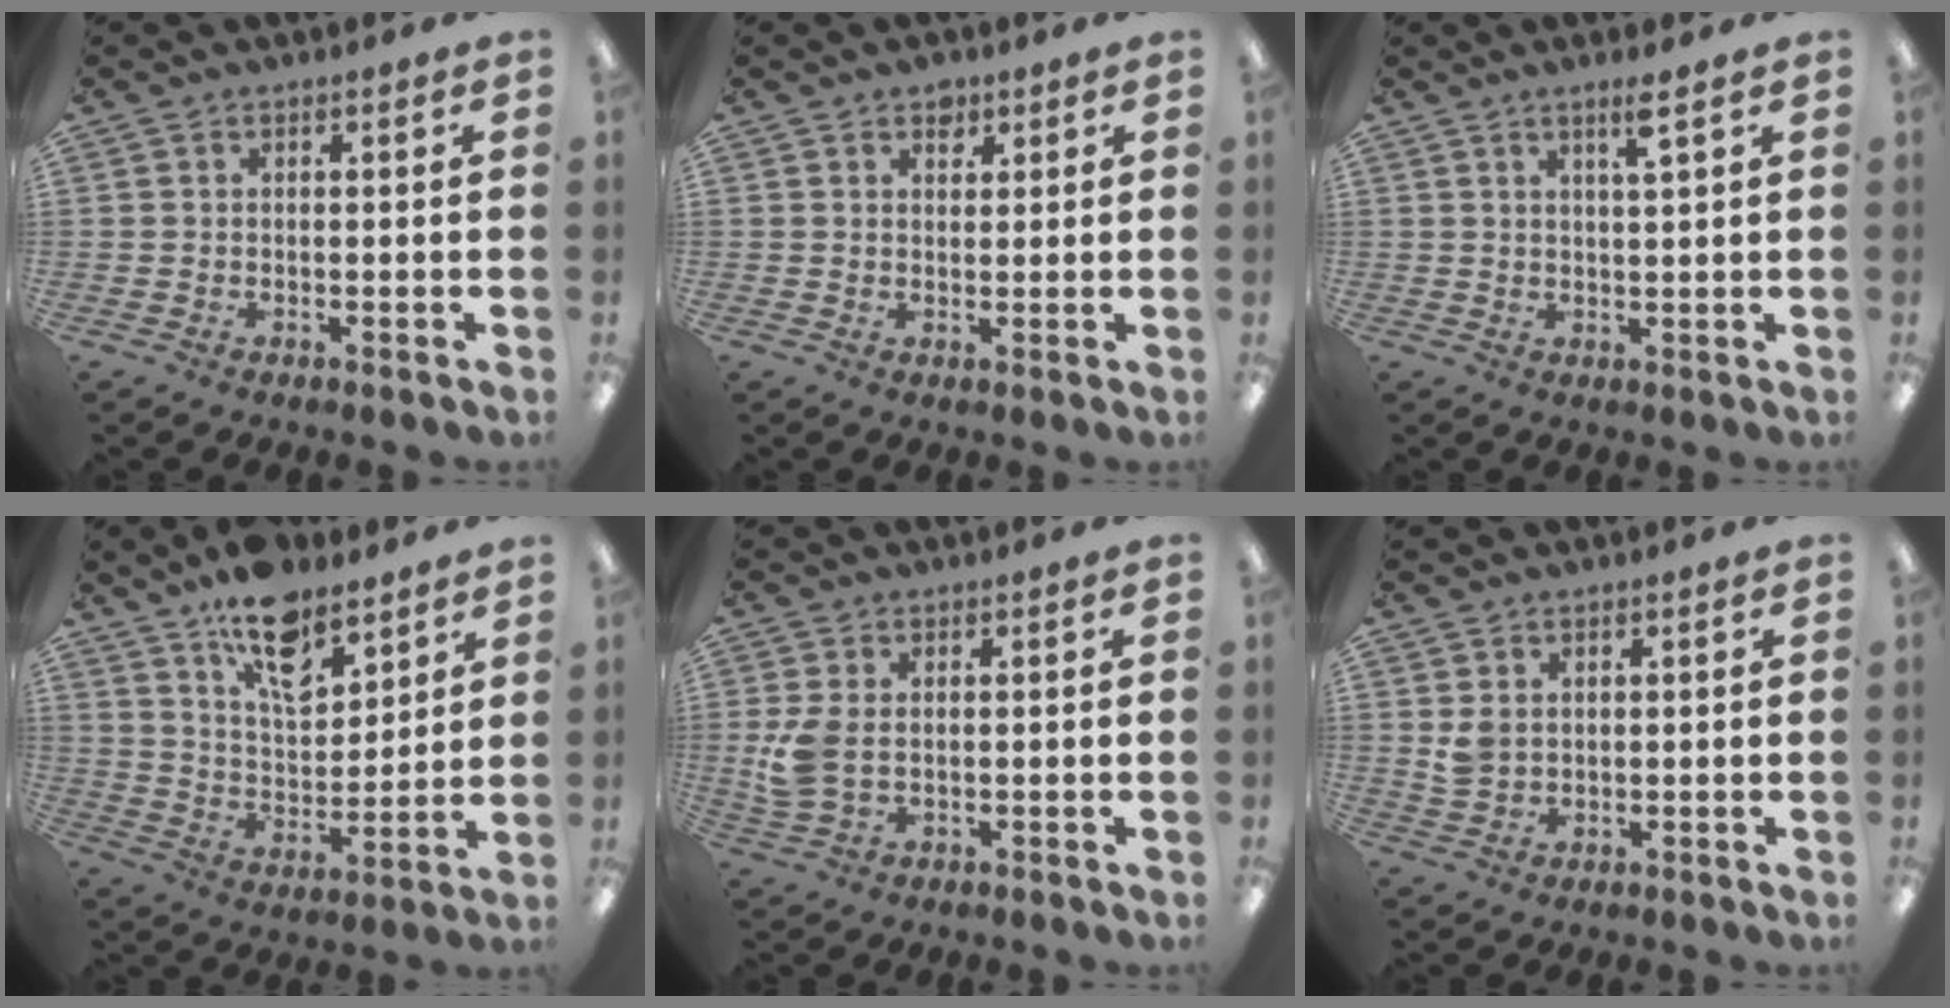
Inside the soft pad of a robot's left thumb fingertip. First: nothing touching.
{"total": 2.7, "force": [1.8, 1.7, 0.9], "torque": [0.004, -0.009, 0.029]}
{"total": 3.8, "force": [2.6, 0.0, 2.8], "torque": [-0.047, -0.007, 0.040]}
{"total": 13.9, "force": [10.0, 6.5, 7.1], "torque": [-0.110, -0.055, 0.179]}
{"total": 6.1, "force": [0.3, 3.7, 4.8], "torque": [-0.107, -0.003, 0.001]}
{"total": 3.4, "force": [1.4, 2.4, 2.0], "torque": [-0.041, 0.002, 0.027]}